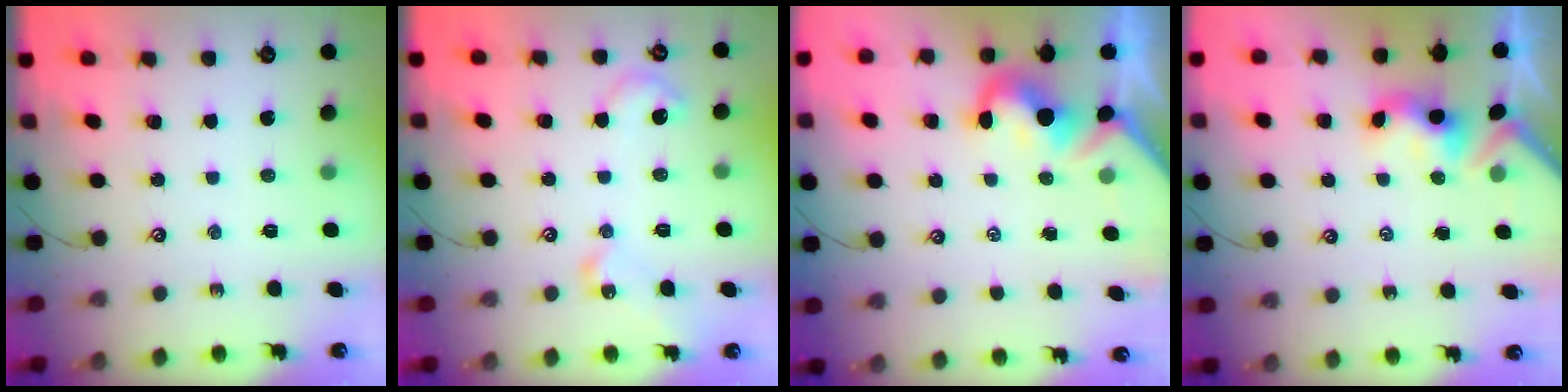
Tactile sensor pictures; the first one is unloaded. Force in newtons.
{"total": 9.0, "press": 9.0, "slide": 0.6}
{"total": 3.9, "press": 3.9, "slide": 0.7}
{"total": 3.0, "press": 2.9, "slide": 0.6}